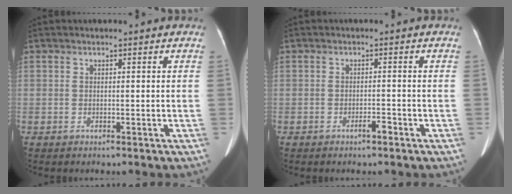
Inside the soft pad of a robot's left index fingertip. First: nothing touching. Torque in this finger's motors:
{"motor_torque": [0.33, 0.24, 0.12, 0.04]}